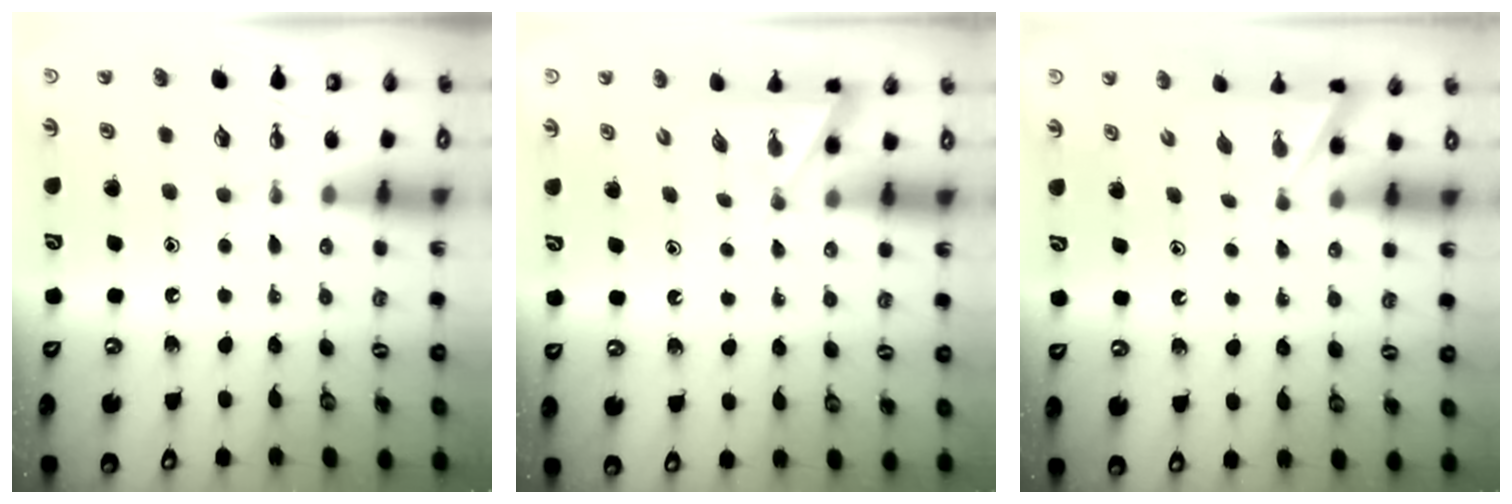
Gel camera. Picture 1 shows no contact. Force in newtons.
{"total": 2.2, "press": 2.2, "slide": 0.2}
{"total": 2.4, "press": 2.4, "slide": 0.3}